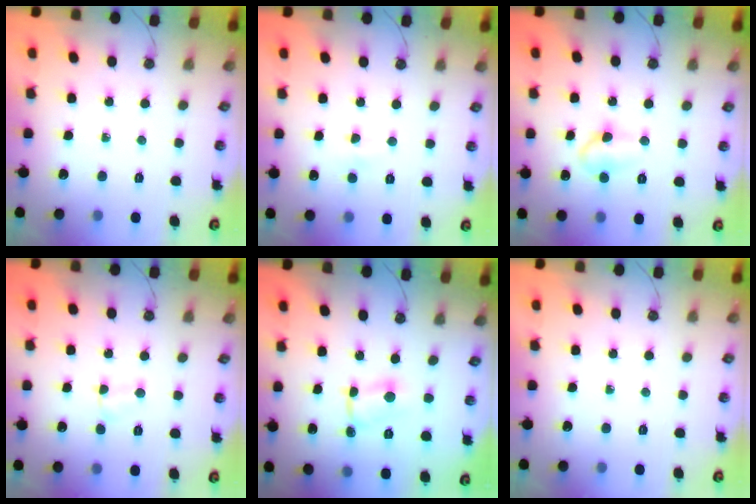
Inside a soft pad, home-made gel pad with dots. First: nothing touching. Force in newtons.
{"total": 2.1, "press": 2.0, "slide": 0.3}
{"total": 6.9, "press": 6.8, "slide": 1.2}
{"total": 2.8, "press": 2.8, "slide": 0.3}
{"total": 1.0, "press": 0.8, "slide": 0.5}
{"total": 0.0}